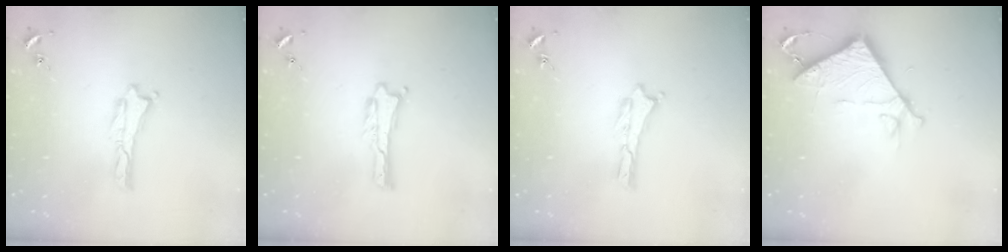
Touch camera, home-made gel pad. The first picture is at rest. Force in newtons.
{"total": 0.0}
{"total": 0.0}
{"total": 7.9, "press": 7.8, "slide": 0.6}